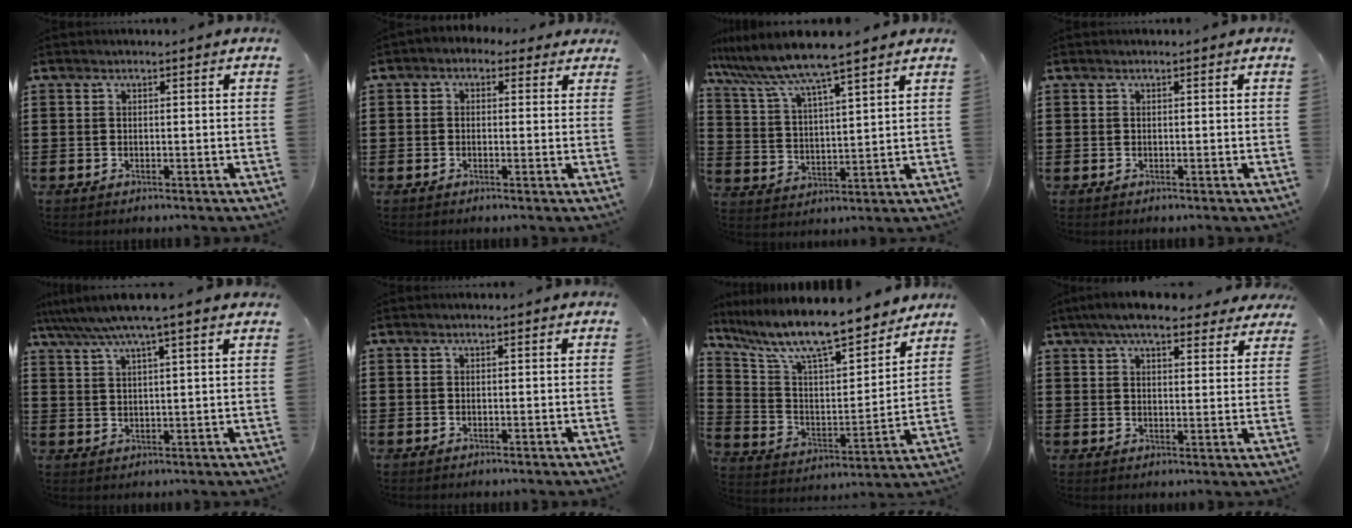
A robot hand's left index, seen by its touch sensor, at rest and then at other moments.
{"total": 1.5, "force": [-0.3, 1.3, 0.7], "torque": [-0.017, 0.009, -0.007]}
{"total": 7.2, "force": [6.4, -0.4, 3.3], "torque": [-0.090, -0.037, 0.107]}
{"total": 0.0}
{"total": 5.4, "force": [4.3, -0.2, 3.3], "torque": [-0.076, -0.015, 0.073]}
{"total": 0.0}
{"total": 10.9, "force": [9.4, 1.5, 5.2], "torque": [-0.132, -0.065, 0.159]}
{"total": 6.9, "force": [5.9, 1.3, 3.2], "torque": [-0.072, -0.012, 0.107]}